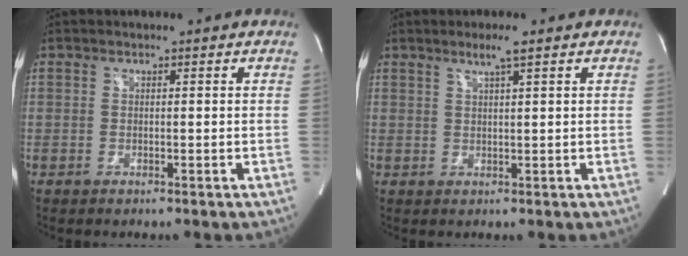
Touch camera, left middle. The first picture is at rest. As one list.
[{"total": 2.8, "force": [1.7, -0.3, 2.2], "torque": [-0.045, -0.001, 0.034]}]